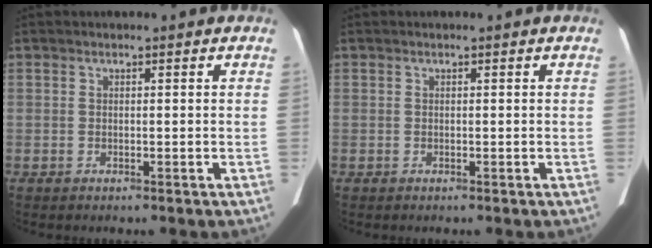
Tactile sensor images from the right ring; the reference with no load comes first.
{"total": 0.0}